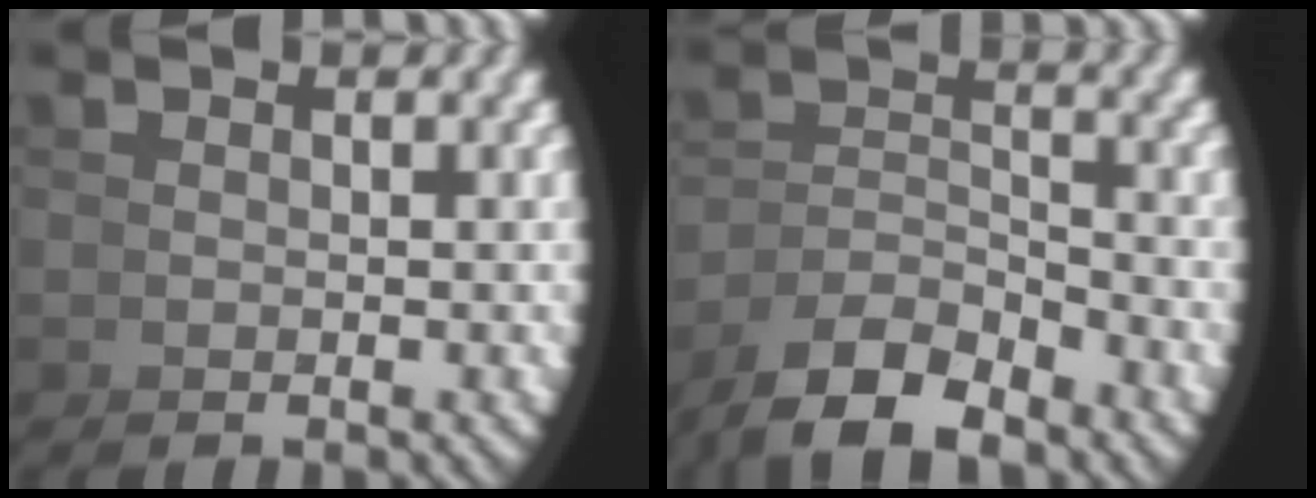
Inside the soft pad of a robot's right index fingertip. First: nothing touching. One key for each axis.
{"total": 5.9, "fx": -4.0, "fy": 3.0, "fz": 3.2, "tx": -0.076, "ty": -0.026, "tz": -0.056}